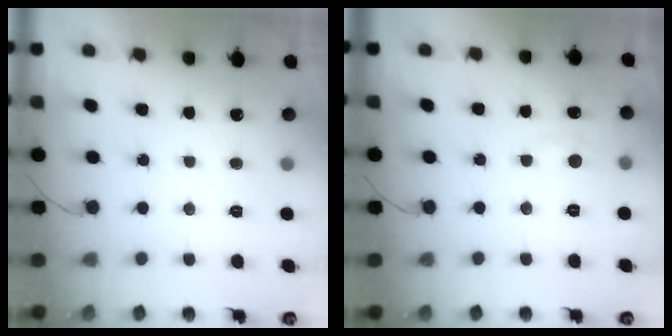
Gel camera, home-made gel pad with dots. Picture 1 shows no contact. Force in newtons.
{"total": 6.2, "press": 6.2, "slide": 0.8}